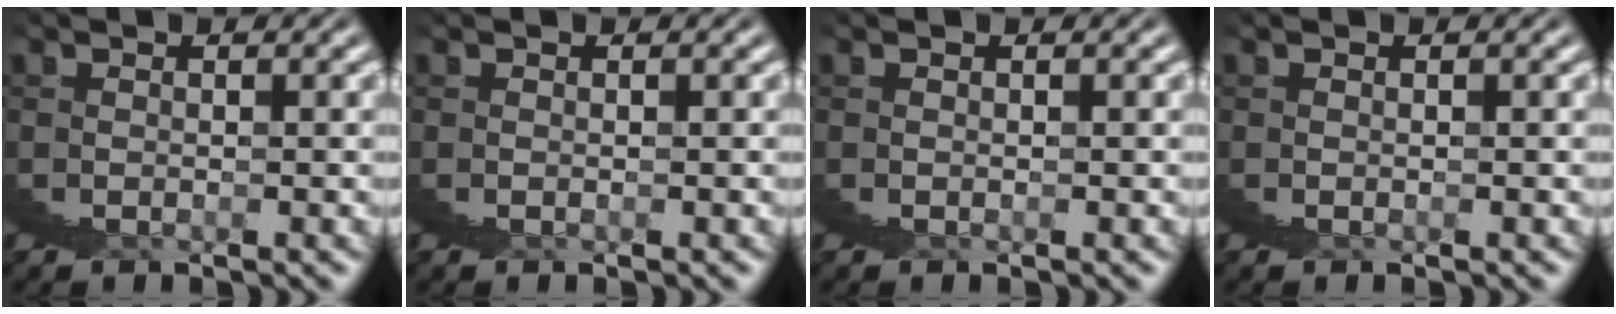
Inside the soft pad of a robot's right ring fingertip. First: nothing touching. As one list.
[{"total": 0.0}, {"total": 0.0}, {"total": 0.0}]